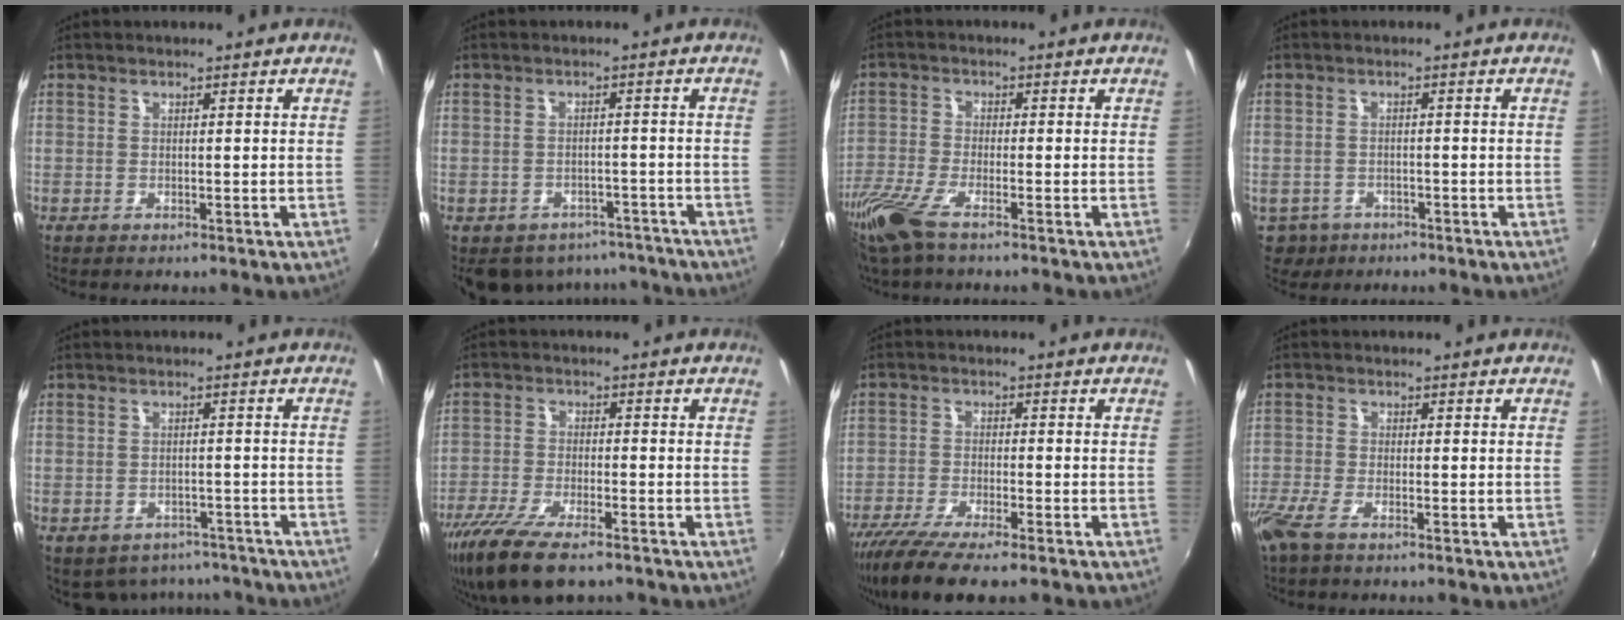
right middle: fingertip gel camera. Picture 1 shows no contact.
{"total": 12.5, "force": [-9.5, 6.9, 4.3], "torque": [-0.096, 0.004, -0.110]}
{"total": 9.3, "force": [-6.5, 2.2, 6.3], "torque": [-0.157, -0.034, -0.132]}
{"total": 5.4, "force": [-2.9, 4.2, 1.9], "torque": [-0.051, -0.011, -0.042]}
{"total": 8.7, "force": [-6.4, 5.1, 2.7], "torque": [-0.063, -0.005, -0.075]}
{"total": 11.8, "force": [-8.4, 3.6, 7.5], "torque": [-0.175, -0.040, -0.159]}
{"total": 9.2, "force": [-7.1, 1.0, 5.7], "torque": [-0.134, -0.035, -0.131]}
{"total": 4.3, "force": [-3.0, 1.0, 3.0], "torque": [-0.075, -0.014, -0.060]}